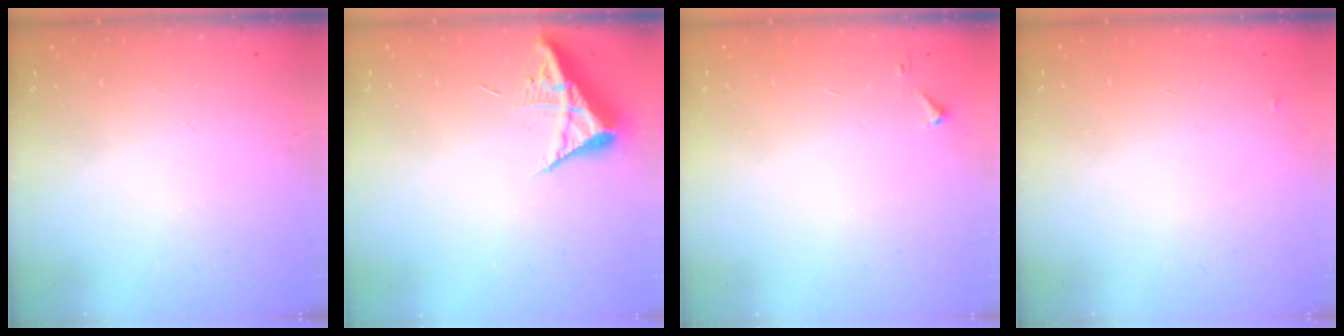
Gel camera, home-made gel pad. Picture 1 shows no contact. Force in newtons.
{"total": 9.2, "press": 9.2, "slide": 0.8}
{"total": 2.8, "press": 2.8, "slide": 0.4}
{"total": 2.8, "press": 2.8, "slide": 0.4}